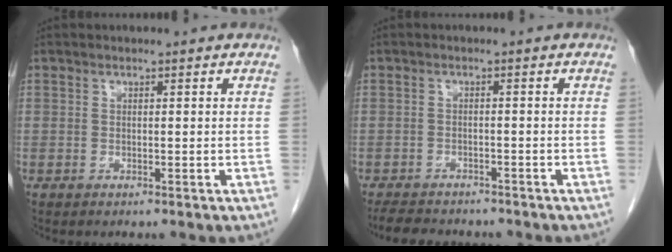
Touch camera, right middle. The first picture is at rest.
{"total": 7.5, "force": [-6.7, 2.4, 2.6], "torque": [-0.043, -0.006, -0.095]}